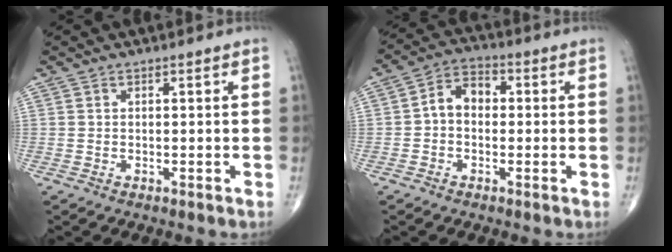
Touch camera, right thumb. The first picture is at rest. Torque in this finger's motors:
{"motor_torque": [0.13, 0.12, 0.47, -0.03, 0.04]}